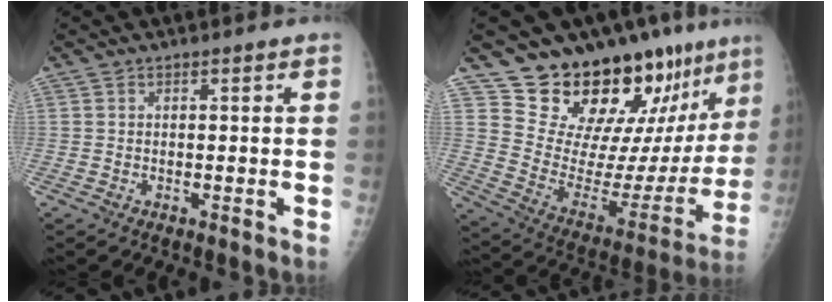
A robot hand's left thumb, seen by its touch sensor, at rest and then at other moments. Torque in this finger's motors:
{"motor_torque": [1.90, 1.88, -0.34, -0.50, 0.03]}